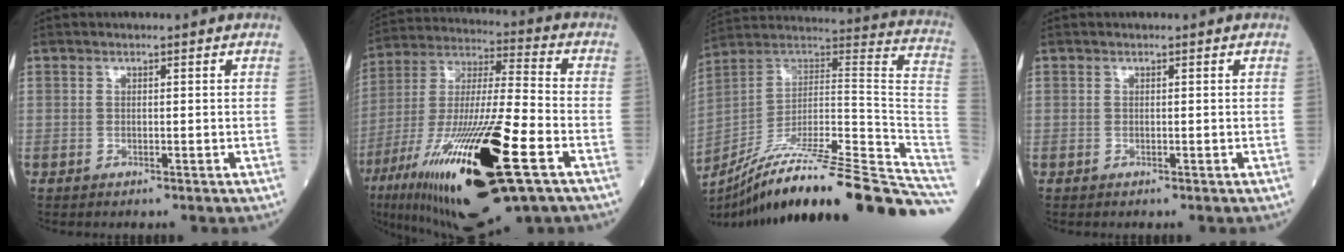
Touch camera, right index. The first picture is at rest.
{"total": 29.0, "force": [-12.5, 5.0, 25.7], "torque": [-0.495, -0.057, -0.214]}
{"total": 32.5, "force": [-25.4, 1.1, 20.3], "torque": [-0.189, -0.001, -0.381]}
{"total": 0.0}